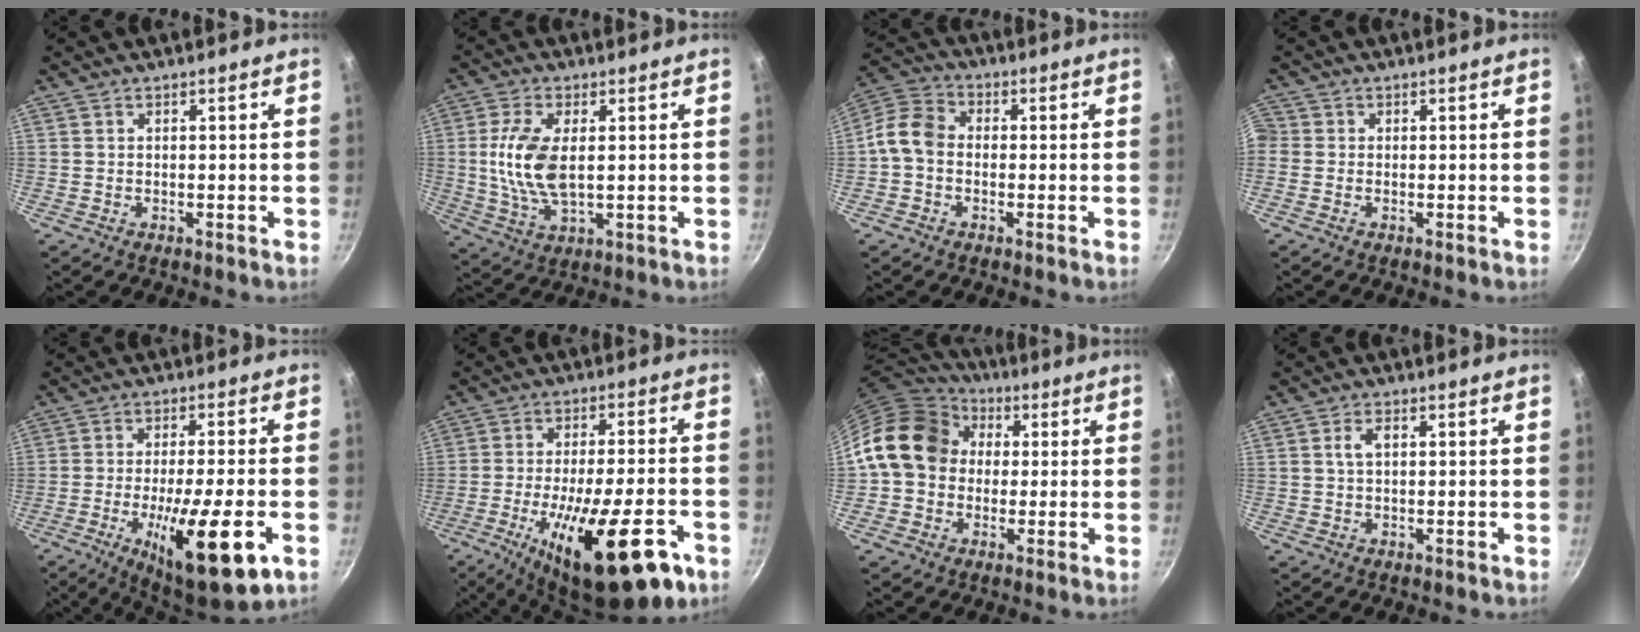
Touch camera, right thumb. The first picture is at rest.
{"total": 10.7, "force": [1.0, 5.2, 9.2], "torque": [-0.185, -0.004, 0.021]}
{"total": 7.2, "force": [-1.1, 5.7, 4.2], "torque": [-0.071, 0.028, -0.043]}
{"total": 1.8, "force": [-0.4, 1.7, 0.5], "torque": [-0.007, 0.002, -0.016]}
{"total": 17.7, "force": [-6.3, 4.0, 16.1], "torque": [-0.242, 0.011, -0.096]}
{"total": 22.7, "force": [-10.4, 7.1, 18.9], "torque": [-0.272, 0.016, -0.157]}
{"total": 15.5, "force": [2.0, 13.0, 8.1], "torque": [-0.109, 0.033, 0.020]}
{"total": 2.5, "force": [0.6, 1.5, 1.9], "torque": [-0.027, 0.007, 0.010]}